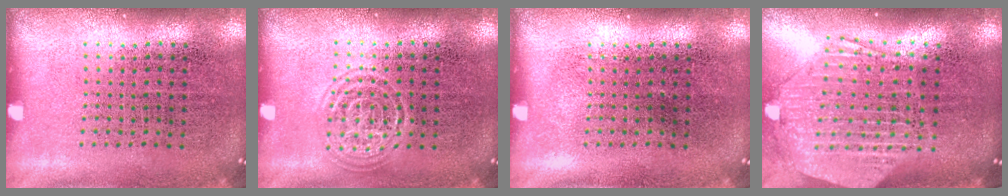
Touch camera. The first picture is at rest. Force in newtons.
{"total": 1.4, "press": 1.3, "slide": 0.2}
{"total": 0.0}
{"total": 2.8, "press": 2.2, "slide": 1.7}